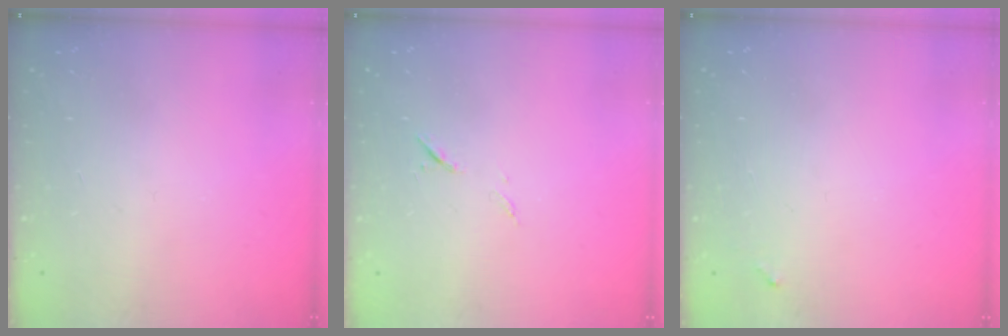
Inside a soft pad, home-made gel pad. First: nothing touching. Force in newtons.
{"total": 6.2, "press": 6.2, "slide": 0.8}
{"total": 3.9, "press": 3.9, "slide": 0.3}